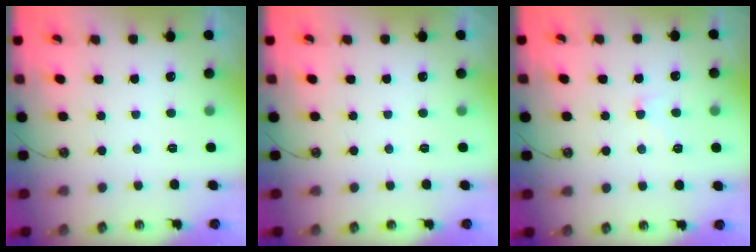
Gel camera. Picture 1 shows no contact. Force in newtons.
{"total": 0.0}
{"total": 1.6, "press": 1.5, "slide": 0.5}